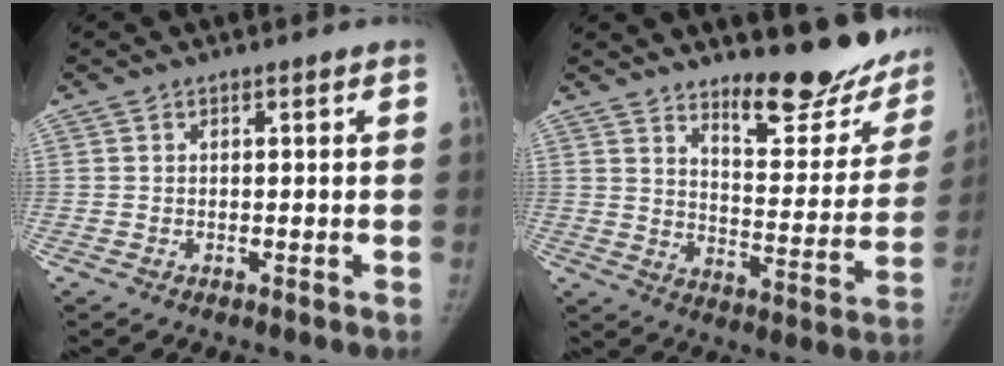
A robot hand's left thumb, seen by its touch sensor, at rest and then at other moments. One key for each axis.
{"total": 19.2, "fx": 15.2, "fy": 6.4, "fz": 9.8, "tx": -0.079, "ty": -0.122, "tz": 0.204}